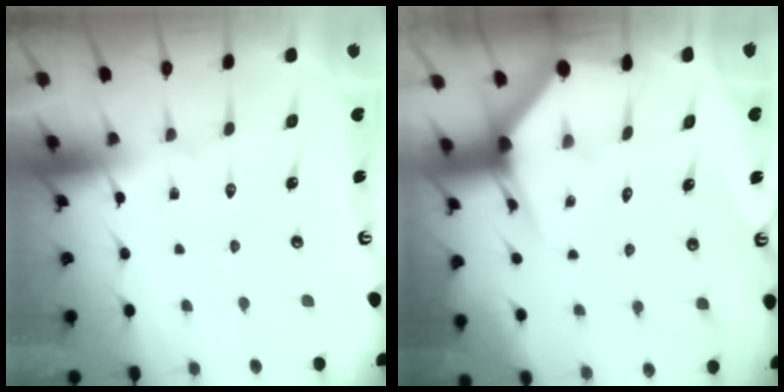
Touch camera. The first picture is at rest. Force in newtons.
{"total": 3.1, "press": 3.1, "slide": 0.4}